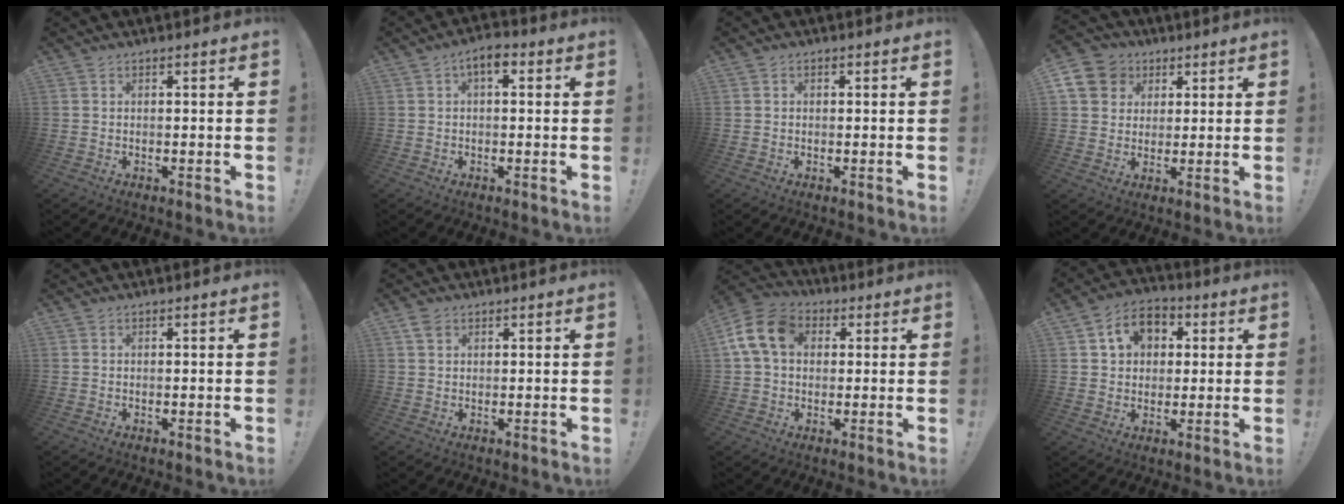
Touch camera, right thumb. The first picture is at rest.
{"total": 4.2, "force": [1.0, 2.0, 3.5], "torque": [-0.052, 0.002, 0.013]}
{"total": 0.9, "force": [-0.1, 0.8, 0.4], "torque": [-0.011, 0.005, -0.002]}
{"total": 10.2, "force": [3.7, 8.9, 3.3], "torque": [-0.046, -0.013, 0.077]}
{"total": 0.0}
{"total": 2.4, "force": [1.5, 1.5, 1.2], "torque": [-0.010, -0.004, 0.025]}
{"total": 13.6, "force": [3.4, 10.0, 8.6], "torque": [-0.155, 0.009, 0.070]}
{"total": 10.3, "force": [3.5, 8.4, 5.0], "torque": [-0.078, 0.000, 0.070]}